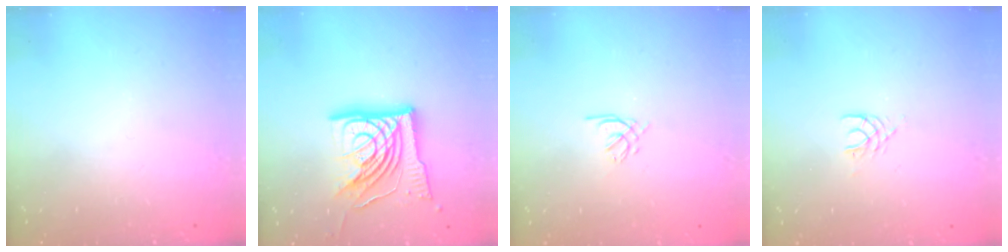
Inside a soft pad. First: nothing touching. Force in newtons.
{"total": 18.0, "press": 17.9, "slide": 1.8}
{"total": 1.2, "press": 1.0, "slide": 0.5}
{"total": 3.4, "press": 3.4, "slide": 0.4}